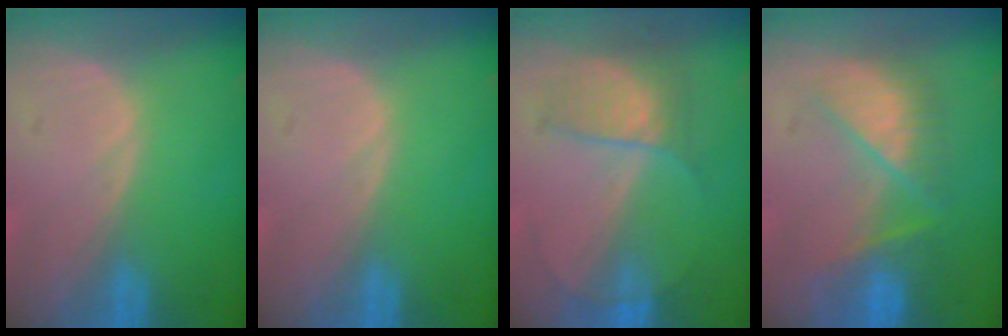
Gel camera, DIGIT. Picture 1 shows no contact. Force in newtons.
{"total": 0.0}
{"total": 5.8, "press": 5.5, "slide": 2.1}
{"total": 7.5, "press": 7.3, "slide": 1.9}